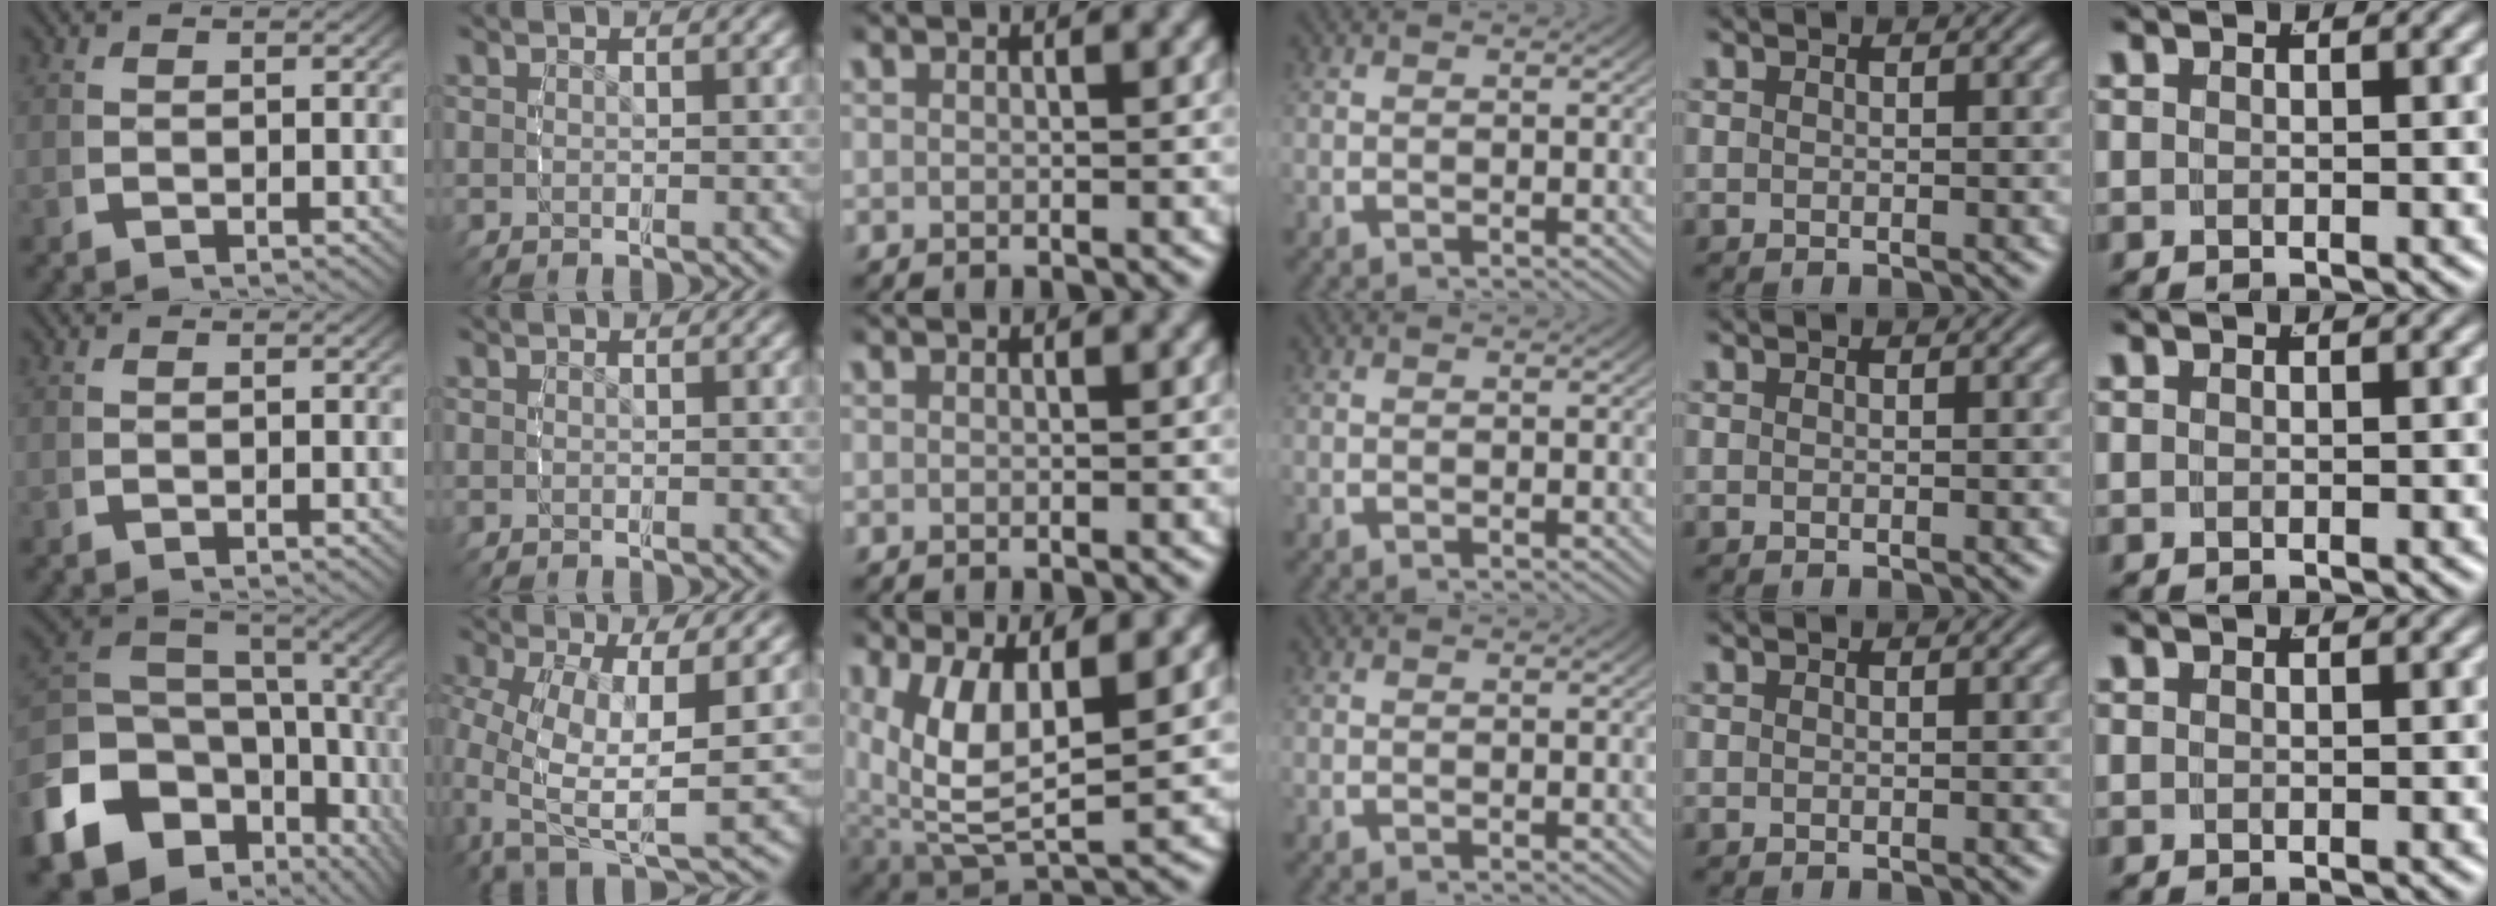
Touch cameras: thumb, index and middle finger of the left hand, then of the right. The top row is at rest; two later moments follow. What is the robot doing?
{"motion": "grasp_and_lifting", "object": "backpack"}